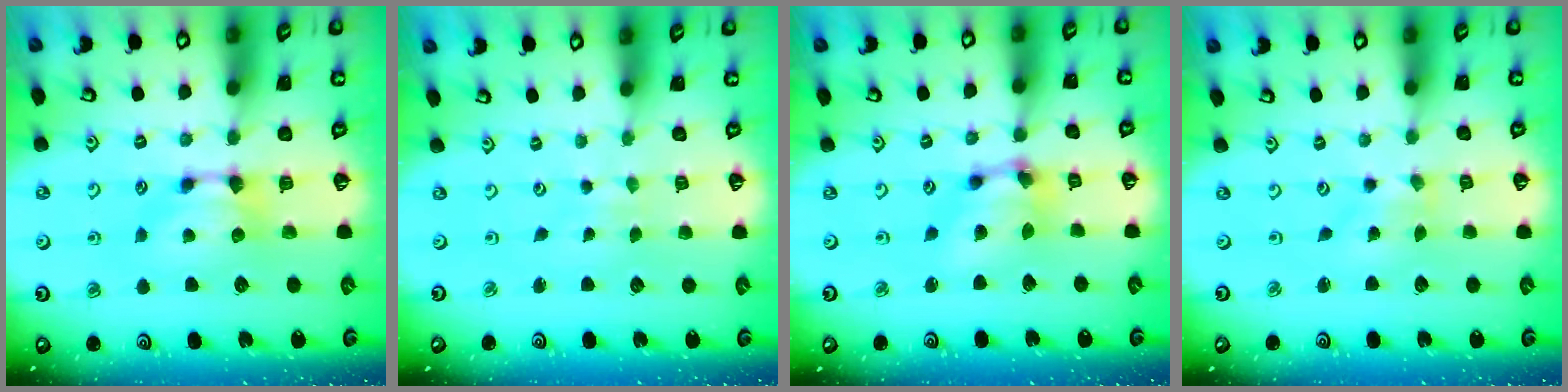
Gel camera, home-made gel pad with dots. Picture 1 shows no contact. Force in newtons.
{"total": 6.1, "press": 6.1, "slide": 0.2}
{"total": 4.8, "press": 4.4, "slide": 1.9}
{"total": 3.6, "press": 3.6, "slide": 0.8}